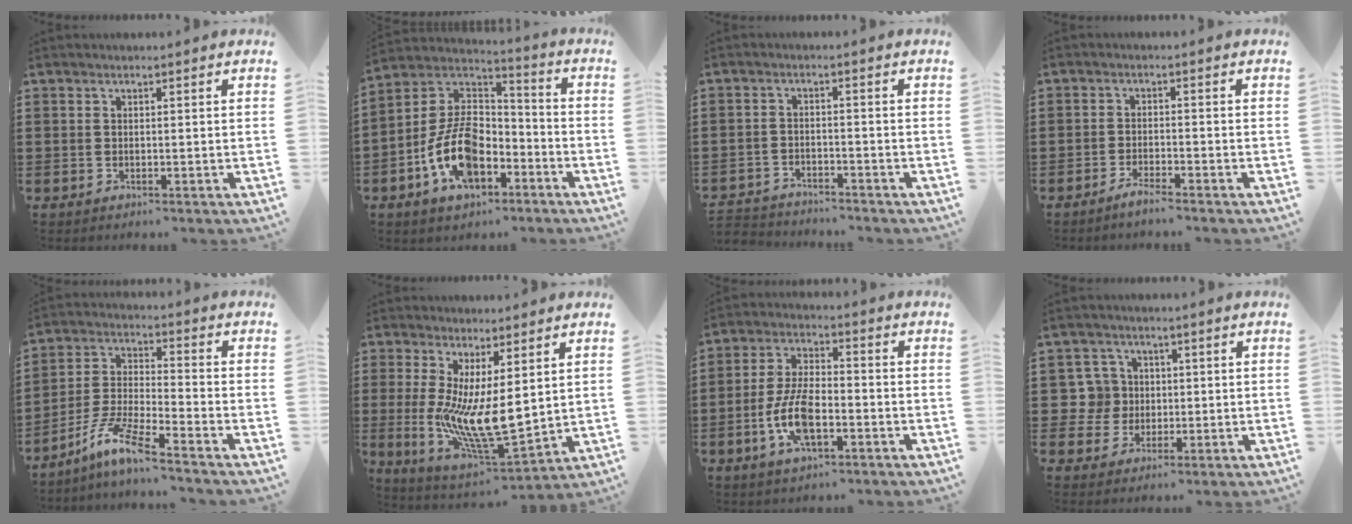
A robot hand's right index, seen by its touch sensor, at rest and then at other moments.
{"total": 11.6, "force": [-4.7, 7.0, 8.0], "torque": [-0.191, 0.005, -0.094]}
{"total": 2.8, "force": [-2.8, 0.2, -0.2], "torque": [-0.006, -0.003, -0.060]}
{"total": 2.0, "force": [-1.9, -0.2, 0.7], "torque": [-0.014, -0.002, -0.034]}
{"total": 8.5, "force": [-6.7, 0.2, 5.3], "torque": [-0.133, -0.018, -0.137]}
{"total": 9.9, "force": [0.4, 3.3, 9.3], "torque": [-0.174, -0.035, 0.011]}
{"total": 8.9, "force": [-2.8, 3.9, 7.5], "torque": [-0.173, -0.005, -0.056]}
{"total": 5.3, "force": [0.5, 5.0, 1.7], "torque": [-0.059, 0.014, 0.008]}